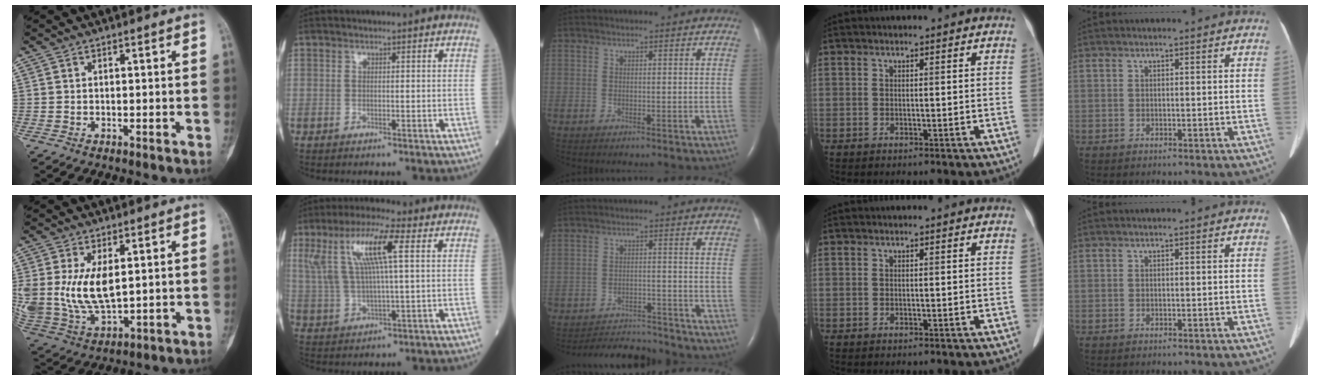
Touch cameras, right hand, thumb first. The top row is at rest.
{"thumb": {"total": 13.8, "force": [2.2, 7.6, 11.3], "torque": [-0.233, -0.019, 0.062]}, "index": {"total": 11.4, "force": [3.8, 1.6, 10.6], "torque": [-0.226, 0.023, 0.071]}, "middle": {"total": 9.4, "force": [-9.3, 1.2, 0.7], "torque": [-0.010, -0.002, -0.139]}}